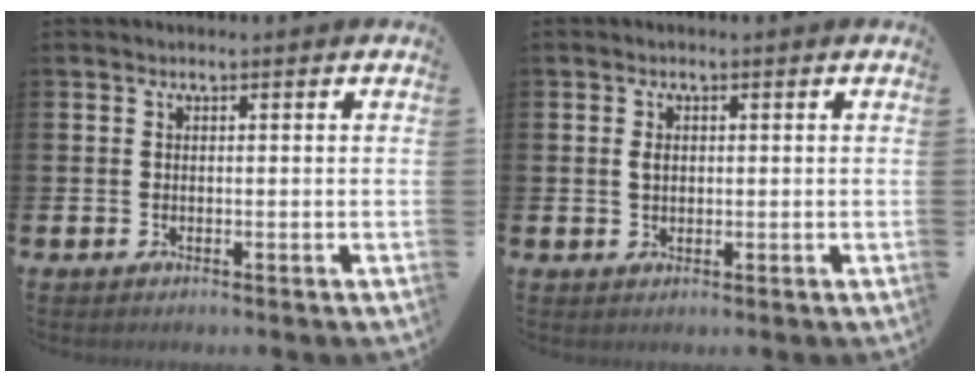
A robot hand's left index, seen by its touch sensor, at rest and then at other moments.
{"total": 1.6, "force": [0.3, 1.1, 1.1], "torque": [-0.016, 0.004, 0.002]}